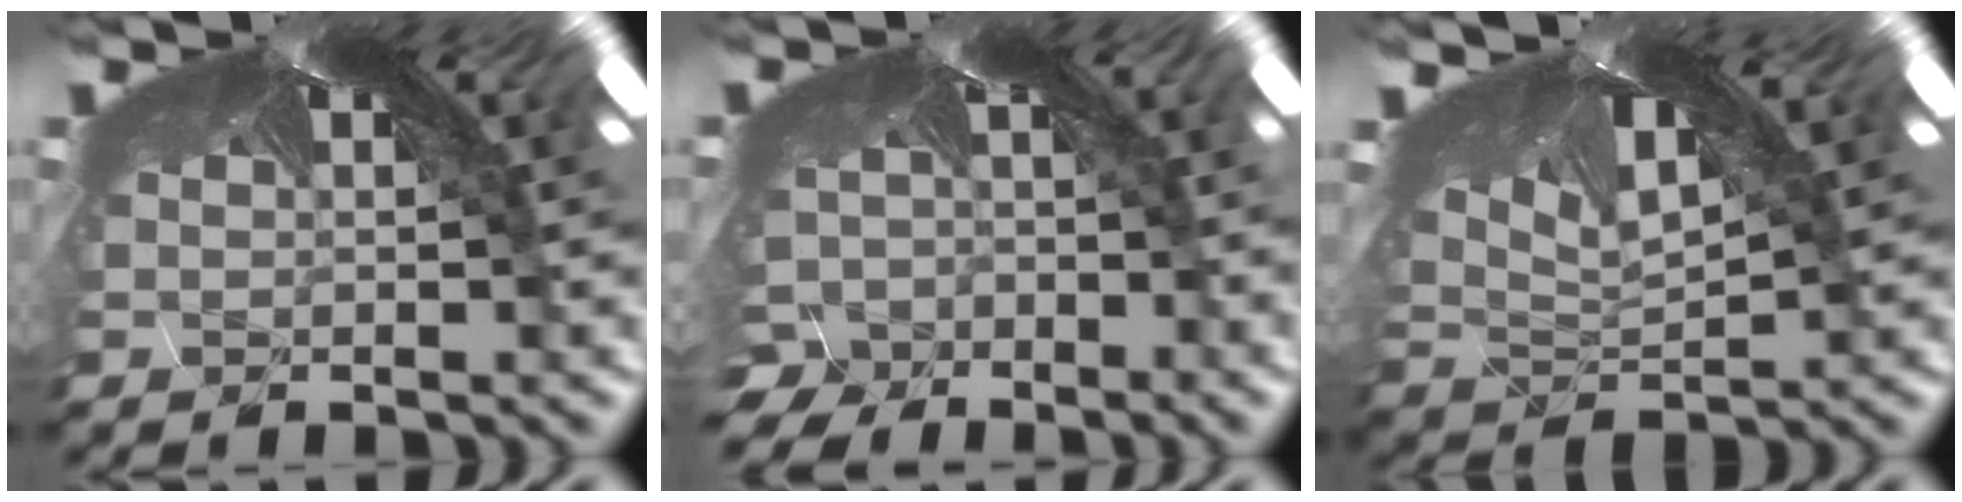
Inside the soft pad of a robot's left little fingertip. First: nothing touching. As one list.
[{"total": 7.3, "force": [-7.0, 2.1, 0.8], "torque": [-0.032, -0.074, -0.088]}, {"total": 2.5, "force": [-1.9, 1.4, 0.5], "torque": [-0.057, -0.028, -0.003]}]